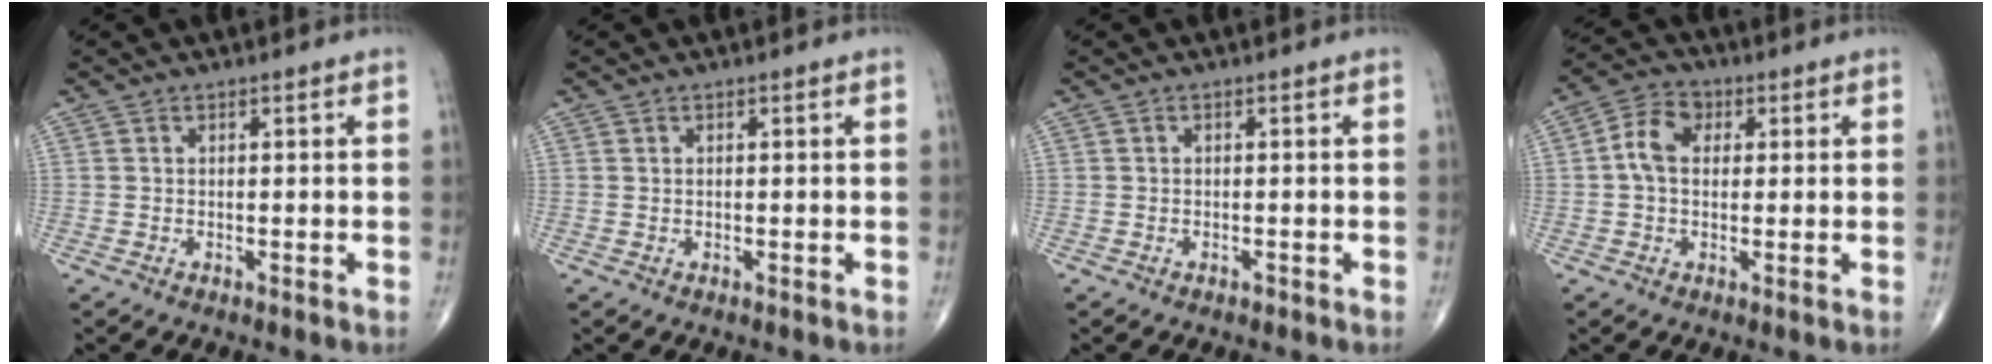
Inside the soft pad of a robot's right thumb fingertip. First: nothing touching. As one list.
[{"total": 0.0}, {"total": 0.5, "force": [-0.4, 0.3, 0.2], "torque": [-0.001, 0.000, -0.008]}, {"total": 6.5, "force": [0.7, 4.7, 4.5], "torque": [-0.076, 0.016, 0.005]}]